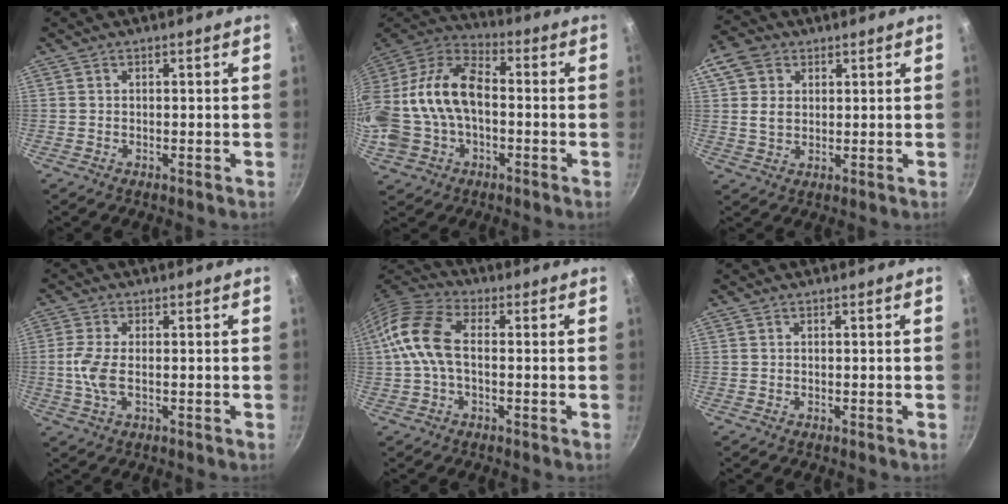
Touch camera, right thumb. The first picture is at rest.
{"total": 20.4, "force": [-1.4, 13.7, 15.1], "torque": [-0.305, 0.049, -0.029]}
{"total": 7.3, "force": [2.2, 5.7, 4.0], "torque": [-0.057, -0.002, 0.034]}
{"total": 5.5, "force": [-0.6, 2.6, 4.9], "torque": [-0.114, 0.001, -0.016]}
{"total": 11.3, "force": [0.1, 6.6, 9.2], "torque": [-0.185, 0.035, -0.015]}
{"total": 0.0}